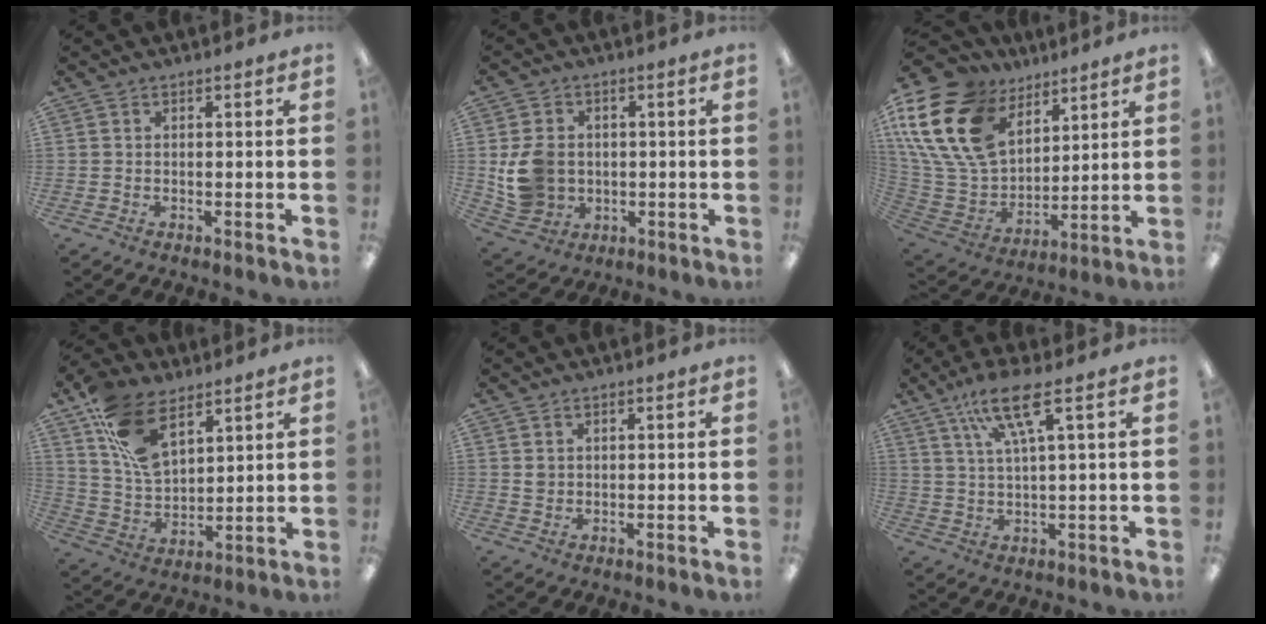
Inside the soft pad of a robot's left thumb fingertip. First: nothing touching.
{"total": 9.8, "force": [-0.2, 8.6, 4.8], "torque": [-0.105, 0.015, 0.005]}
{"total": 22.2, "force": [11.0, 14.9, 12.2], "torque": [-0.288, -0.056, 0.203]}
{"total": 14.9, "force": [8.5, 8.2, 9.1], "torque": [-0.176, -0.021, 0.165]}
{"total": 1.8, "force": [0.6, 1.6, 0.4], "torque": [-0.001, 0.000, 0.009]}
{"total": 5.8, "force": [3.1, 1.1, 4.8], "torque": [-0.102, 0.003, 0.052]}